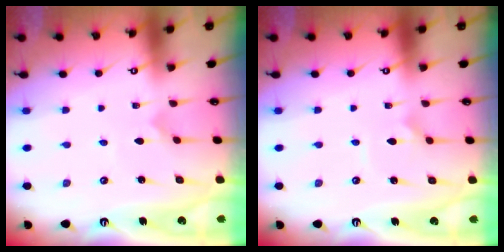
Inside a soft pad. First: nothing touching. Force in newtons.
{"total": 2.5, "press": 2.4, "slide": 0.4}